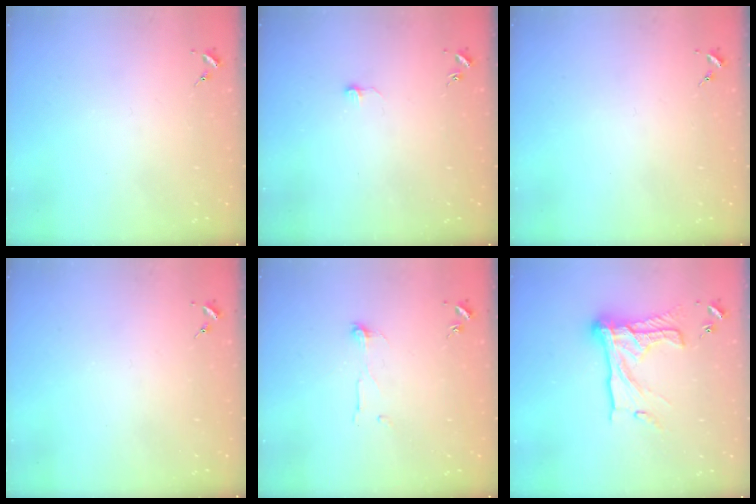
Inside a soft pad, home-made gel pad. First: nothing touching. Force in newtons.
{"total": 4.2, "press": 4.2, "slide": 0.5}
{"total": 0.0}
{"total": 0.0}
{"total": 3.8, "press": 3.8, "slide": 0.3}
{"total": 18.6, "press": 18.5, "slide": 1.1}